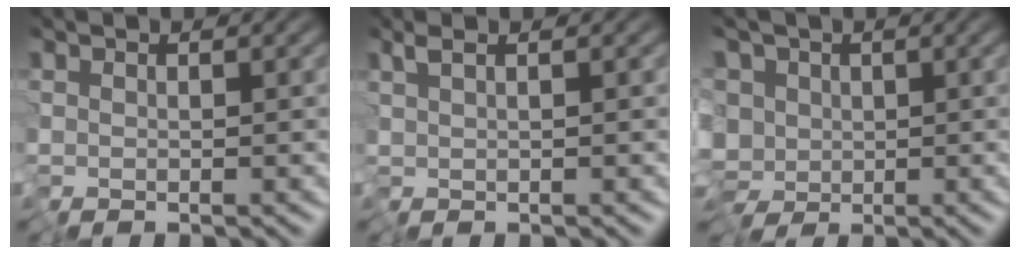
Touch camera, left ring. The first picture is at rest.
{"total": 1.0, "force": [0.2, 0.2, 0.9], "torque": [-0.022, 0.000, 0.006]}
{"total": 7.6, "force": [-2.1, 5.9, 4.2], "torque": [-0.056, -0.011, -0.049]}